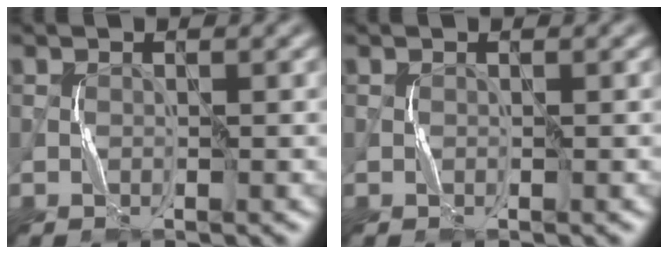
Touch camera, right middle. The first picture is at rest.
{"total": 0.0}